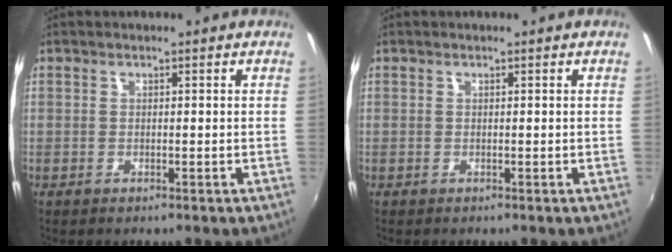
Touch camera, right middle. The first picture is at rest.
{"total": 0.0}